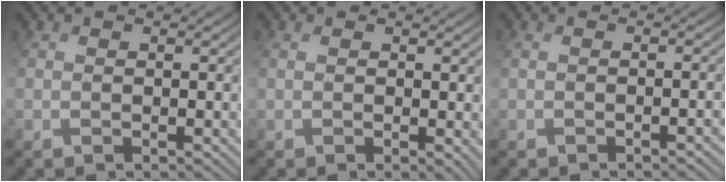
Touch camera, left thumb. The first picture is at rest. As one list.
[{"total": 0.9, "force": [0.2, 0.0, 0.8], "torque": [-0.011, 0.001, 0.006]}, {"total": 1.4, "force": [-0.7, 0.0, 1.2], "torque": [-0.003, 0.013, -0.016]}]